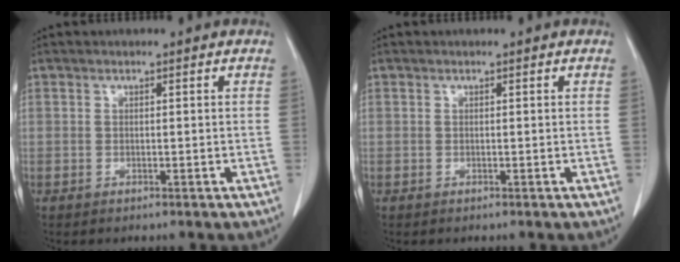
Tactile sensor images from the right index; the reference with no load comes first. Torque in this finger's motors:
{"motor_torque": [0.00, 0.00, 0.00, 0.00]}